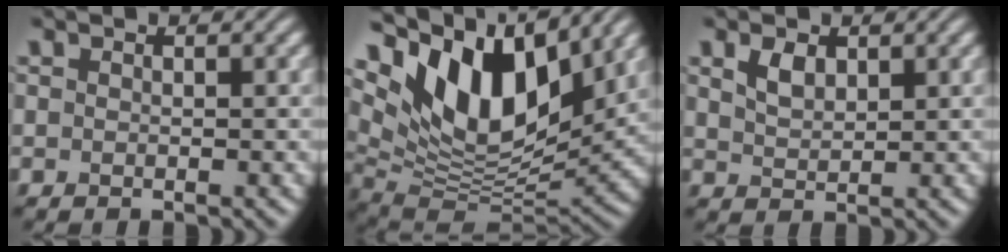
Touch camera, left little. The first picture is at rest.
{"total": 13.0, "force": [6.5, 6.4, 9.2], "torque": [-0.164, 0.011, 0.116]}
{"total": 2.0, "force": [1.2, 1.1, 1.2], "torque": [-0.028, 0.001, 0.027]}